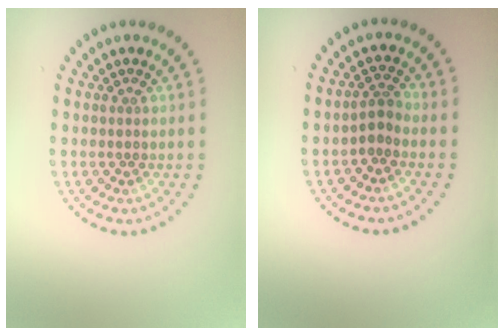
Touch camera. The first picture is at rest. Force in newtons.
{"total": 1.6, "press": 1.2, "slide": 1.0}